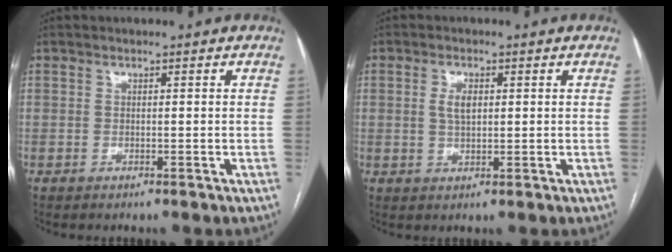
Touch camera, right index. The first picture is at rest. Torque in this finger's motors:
{"motor_torque": [0.60, 0.15, 0.37, 0.07]}